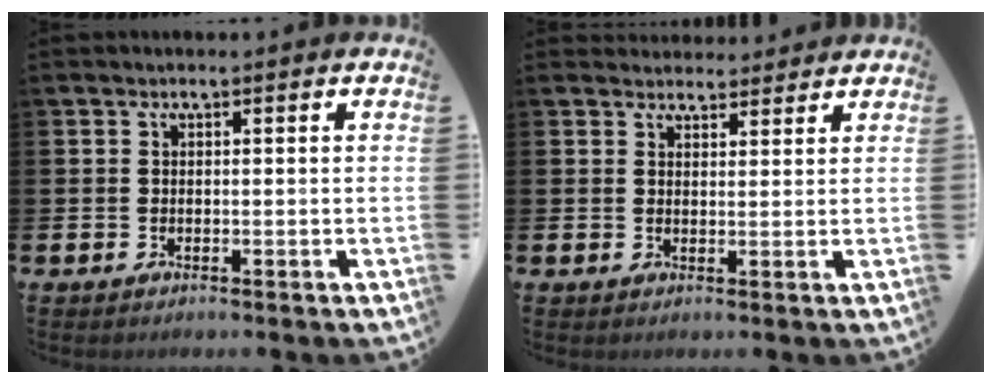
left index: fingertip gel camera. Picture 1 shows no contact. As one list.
[{"total": 2.9, "force": [2.7, 0.9, -0.2], "torque": [0.010, -0.015, 0.048]}]